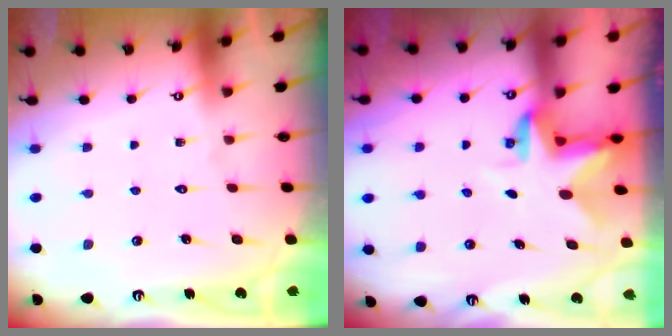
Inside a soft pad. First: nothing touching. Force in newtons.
{"total": 3.1, "press": 3.1, "slide": 0.5}